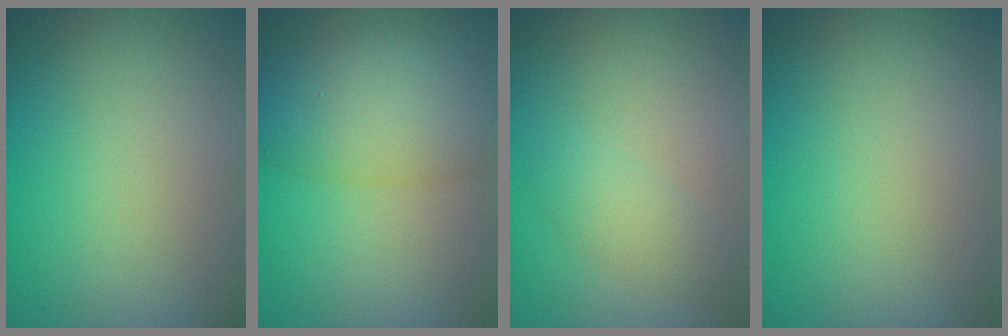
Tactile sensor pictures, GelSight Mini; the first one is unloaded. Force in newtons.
{"total": 6.5, "press": 6.4, "slide": 0.2}
{"total": 1.8, "press": 1.8, "slide": 0.1}
{"total": 0.0}